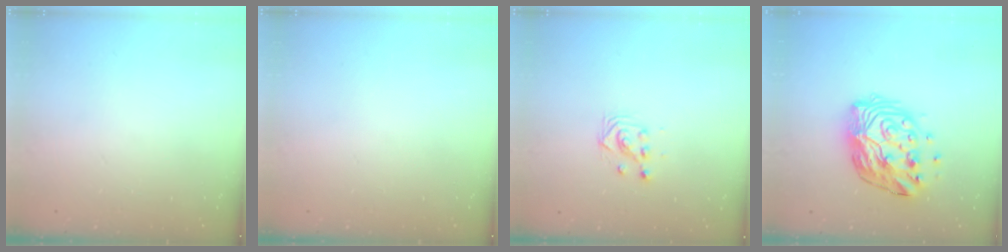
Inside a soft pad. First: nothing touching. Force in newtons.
{"total": 0.0}
{"total": 2.9, "press": 2.9, "slide": 0.2}
{"total": 14.2, "press": 14.2, "slide": 1.3}